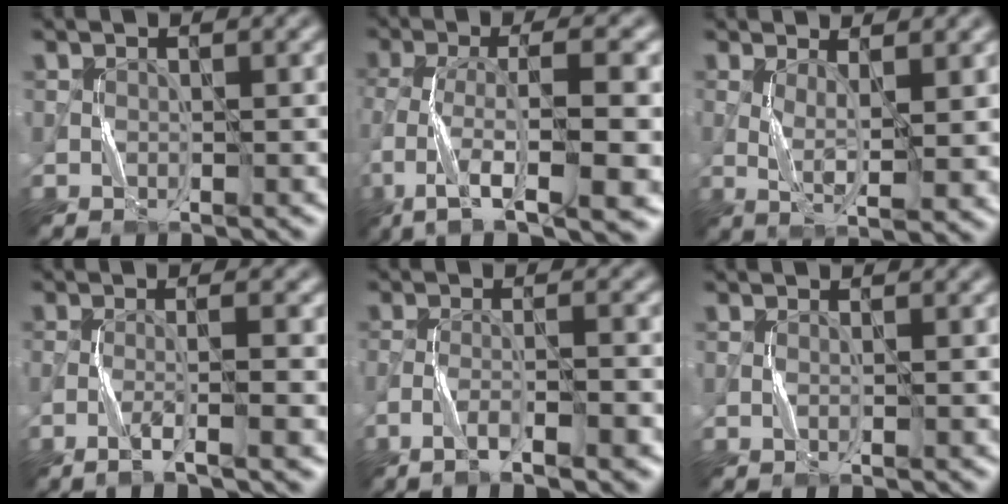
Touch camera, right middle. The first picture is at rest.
{"total": 10.0, "force": [-4.3, 2.7, 8.6], "torque": [-0.153, 0.004, -0.076]}
{"total": 4.6, "force": [0.7, 1.1, 4.4], "torque": [-0.084, -0.009, 0.016]}
{"total": 4.1, "force": [-1.5, 0.8, 3.8], "torque": [-0.062, 0.003, -0.035]}
{"total": 5.0, "force": [-2.7, 1.0, 4.1], "torque": [-0.068, 0.004, -0.052]}
{"total": 0.7, "force": [0.2, 0.1, 0.7], "torque": [-0.013, -0.003, 0.002]}